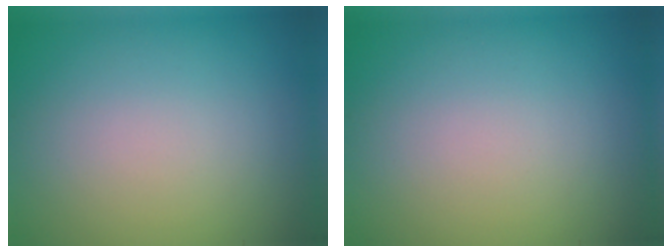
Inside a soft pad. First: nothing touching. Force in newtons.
{"total": 0.0}